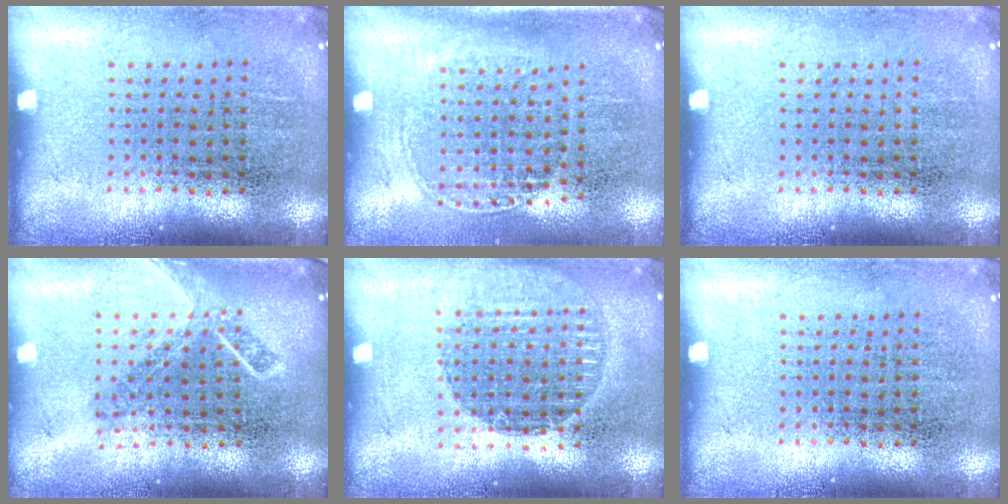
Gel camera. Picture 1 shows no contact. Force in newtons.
{"total": 1.5, "press": 1.2, "slide": 0.8}
{"total": 0.0}
{"total": 1.8, "press": 1.3, "slide": 1.2}
{"total": 1.6, "press": 1.5, "slide": 0.7}
{"total": 0.0}